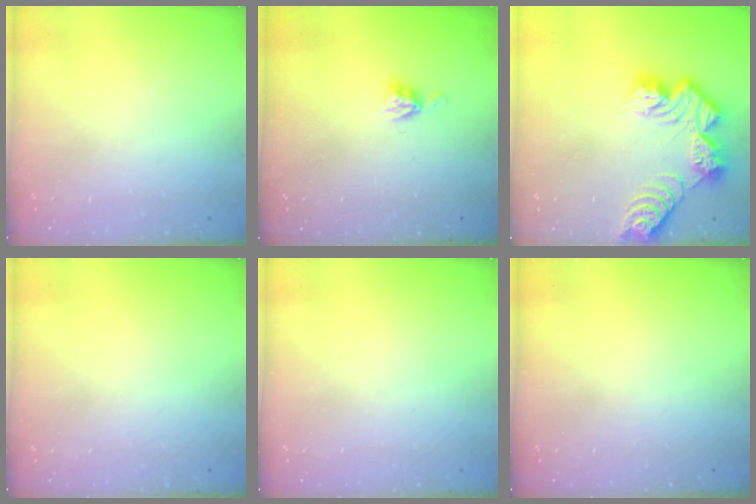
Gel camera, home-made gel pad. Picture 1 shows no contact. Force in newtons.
{"total": 4.7, "press": 4.6, "slide": 0.4}
{"total": 14.6, "press": 14.6, "slide": 1.3}
{"total": 0.0}
{"total": 0.0}
{"total": 0.0}